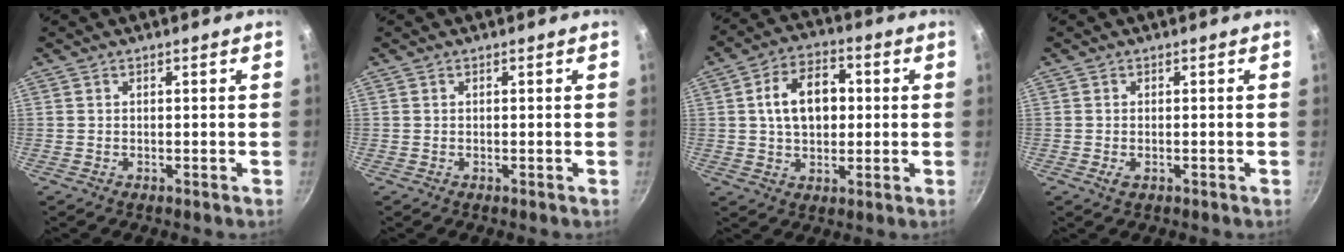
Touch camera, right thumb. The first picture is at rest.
{"total": 0.0}
{"total": 11.4, "force": [1.3, 7.7, 8.4], "torque": [-0.111, 0.016, 0.015]}
{"total": 1.5, "force": [-0.5, 0.8, 1.2], "torque": [-0.023, -0.002, -0.008]}